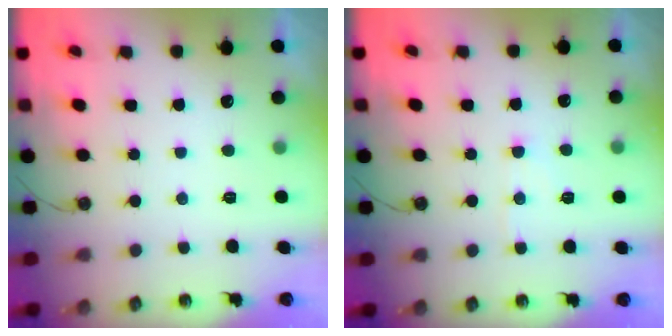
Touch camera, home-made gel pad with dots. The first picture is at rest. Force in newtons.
{"total": 4.8, "press": 4.8, "slide": 0.6}